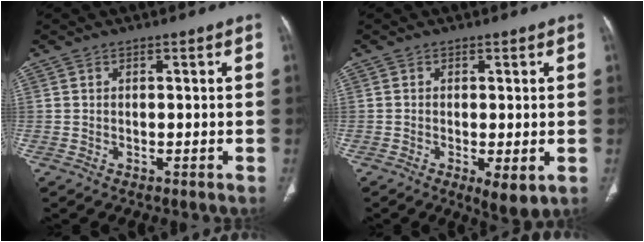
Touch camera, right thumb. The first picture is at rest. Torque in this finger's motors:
{"motor_torque": [-0.15, 0.36, -0.12, -0.03, 0.10]}